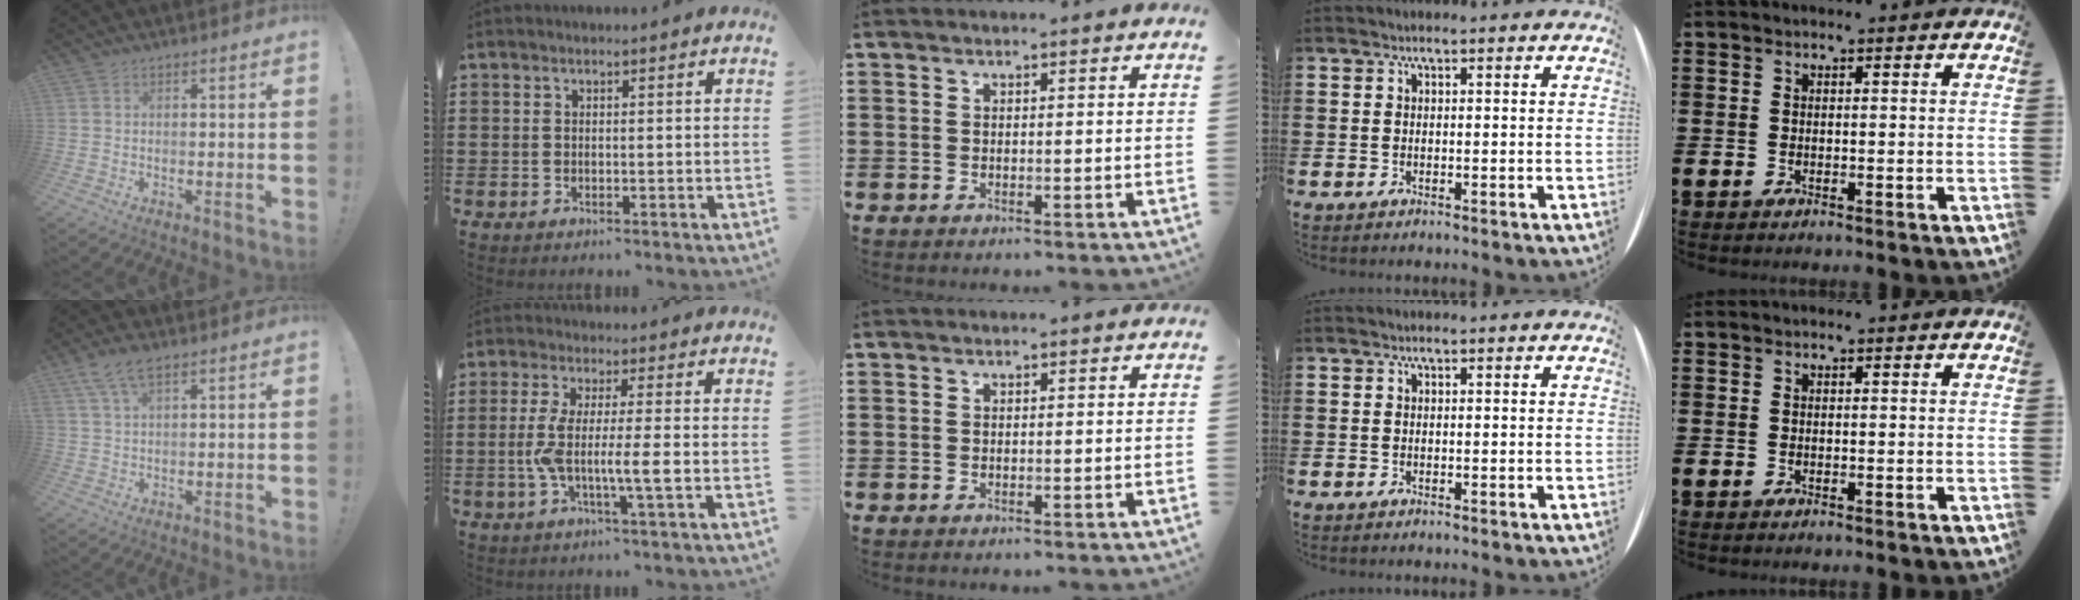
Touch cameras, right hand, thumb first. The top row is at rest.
{"thumb": {"total": 6.2, "force": [3.8, 2.4, 4.2], "torque": [-0.080, -0.007, 0.073]}, "index": {"total": 7.1, "force": [-1.6, 0.4, 6.9], "torque": [-0.144, -0.012, -0.037]}}